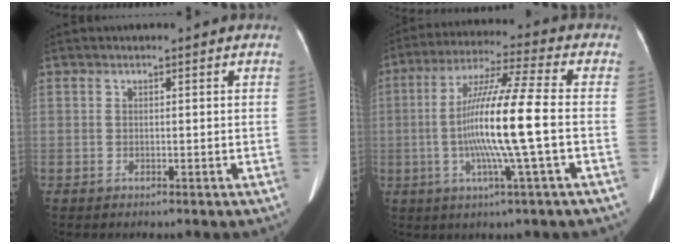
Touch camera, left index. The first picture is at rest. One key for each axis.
{"total": 13.7, "fx": -1.9, "fy": -0.8, "fz": 13.6, "tx": -0.253, "ty": 0.001, "tz": -0.043}